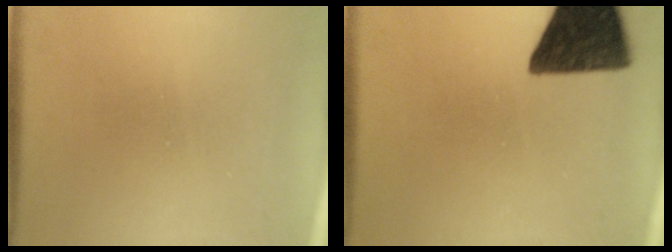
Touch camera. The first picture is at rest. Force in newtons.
{"total": 14.4}